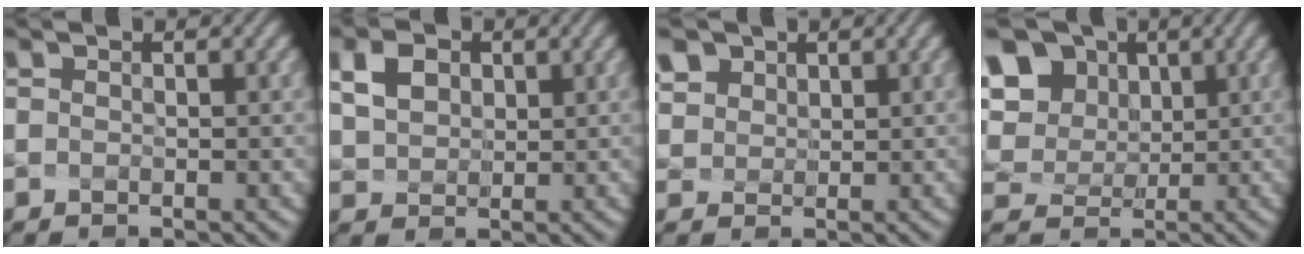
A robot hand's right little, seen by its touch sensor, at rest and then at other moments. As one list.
[{"total": 2.6, "force": [1.5, 1.8, 1.2], "torque": [-0.033, 0.004, 0.032]}, {"total": 5.5, "force": [3.5, 3.9, 1.8], "torque": [-0.057, 0.011, 0.061]}, {"total": 10.1, "force": [4.0, 8.0, 4.6], "torque": [-0.114, 0.022, 0.079]}]